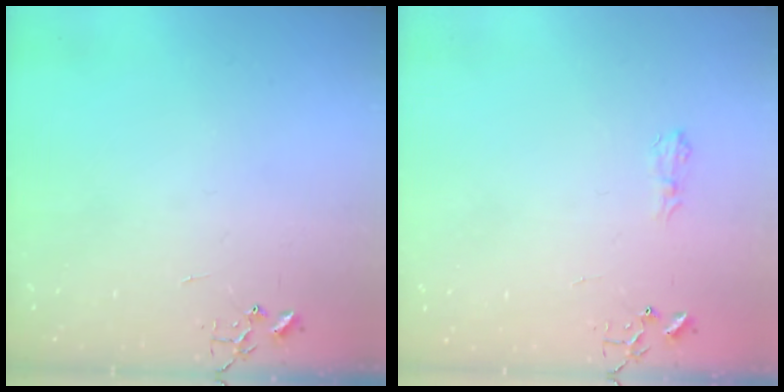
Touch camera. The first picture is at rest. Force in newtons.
{"total": 6.4, "press": 6.4, "slide": 0.8}